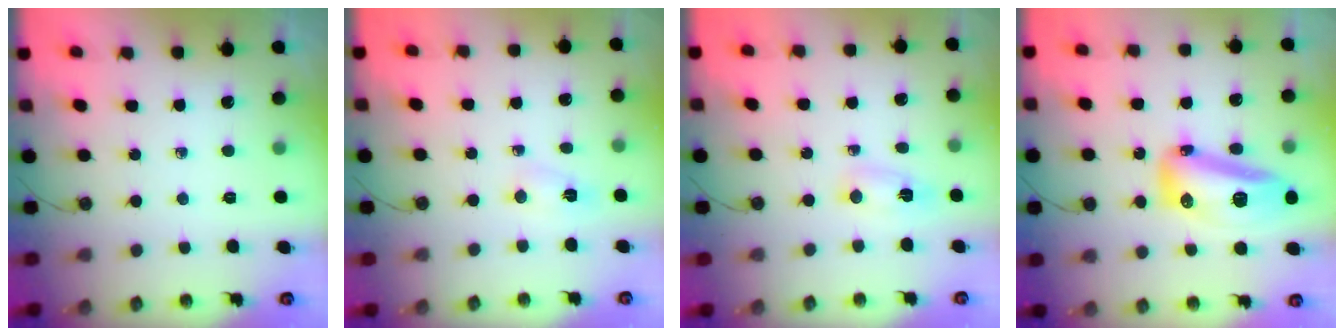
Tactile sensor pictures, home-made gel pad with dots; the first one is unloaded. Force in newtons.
{"total": 2.5, "press": 2.4, "slide": 0.5}
{"total": 3.0, "press": 2.7, "slide": 1.4}
{"total": 16.8, "press": 16.6, "slide": 2.2}